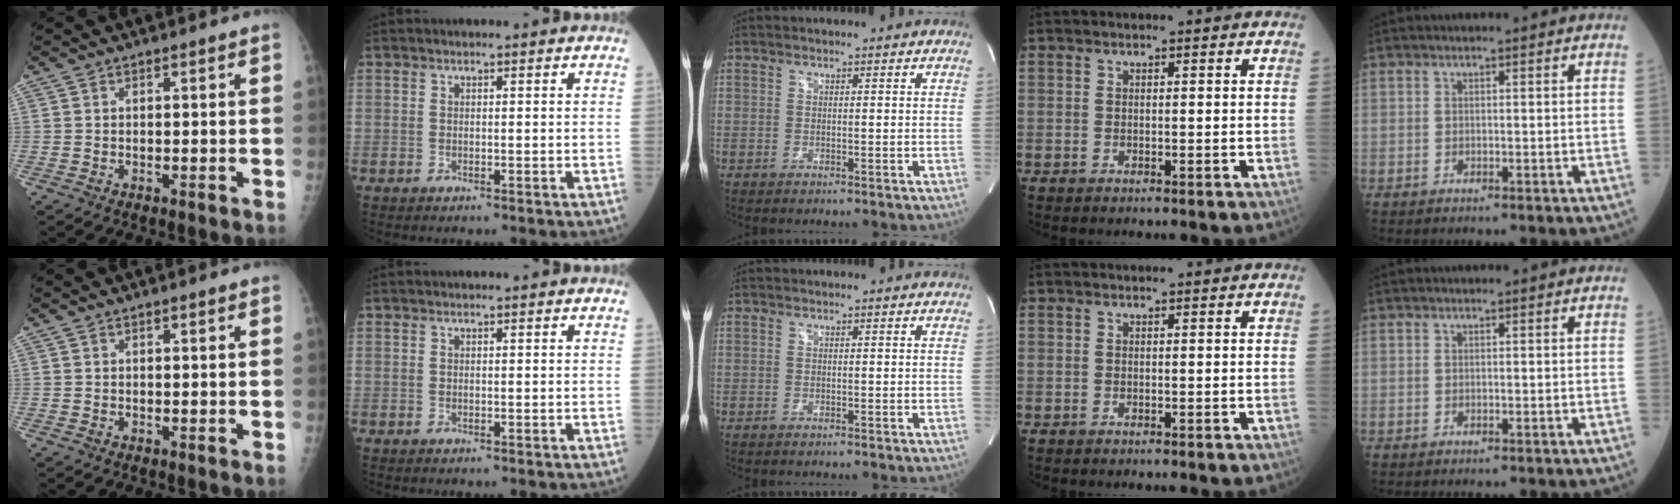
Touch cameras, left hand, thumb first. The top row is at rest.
{}